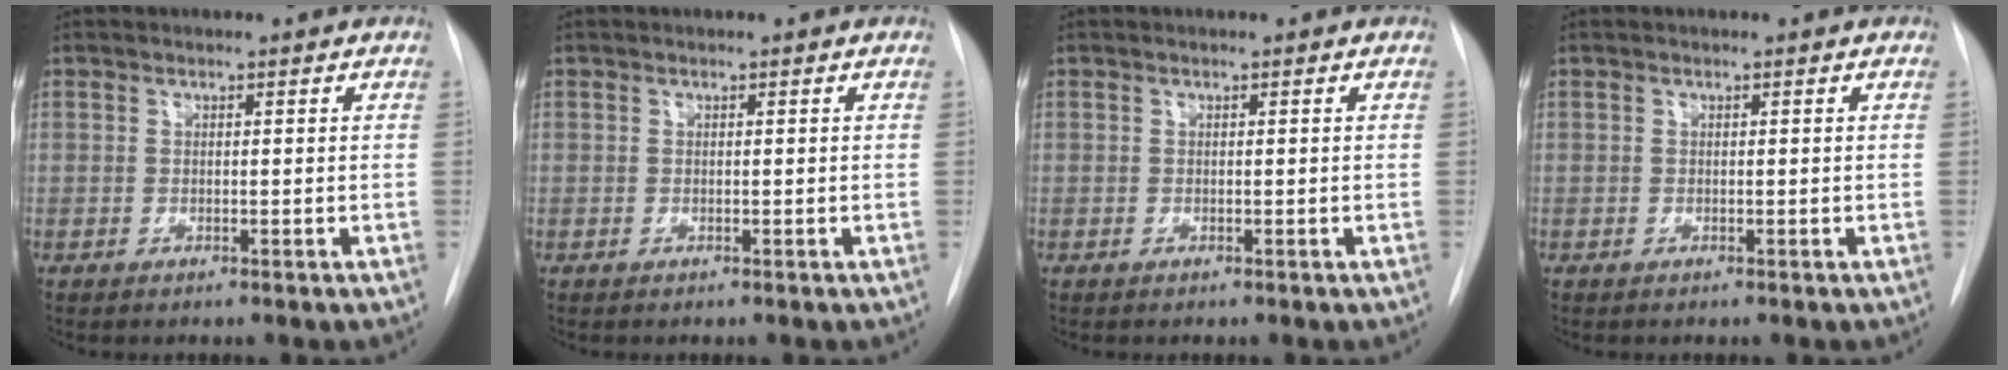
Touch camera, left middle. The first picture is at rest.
{"total": 0.0}
{"total": 0.0}
{"total": 0.0}